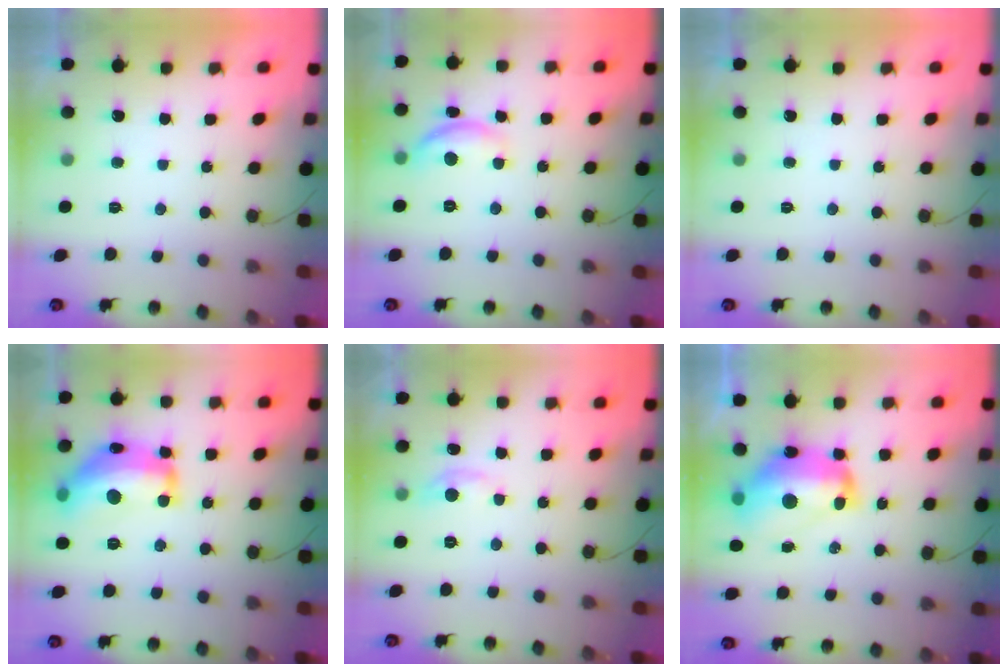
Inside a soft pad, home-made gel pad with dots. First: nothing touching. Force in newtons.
{"total": 9.7, "press": 9.7, "slide": 0.5}
{"total": 0.0}
{"total": 19.5, "press": 19.5, "slide": 1.0}
{"total": 6.3, "press": 6.3, "slide": 0.9}
{"total": 16.5, "press": 16.4, "slide": 1.6}